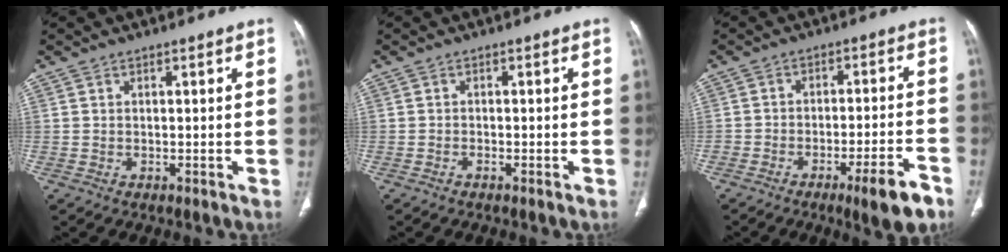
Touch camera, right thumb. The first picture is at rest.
{"total": 0.5, "force": [-0.5, 0.0, 0.2], "torque": [-0.006, 0.002, -0.010]}
{"total": 9.2, "force": [-5.7, 1.8, 7.0], "torque": [-0.094, 0.029, -0.081]}